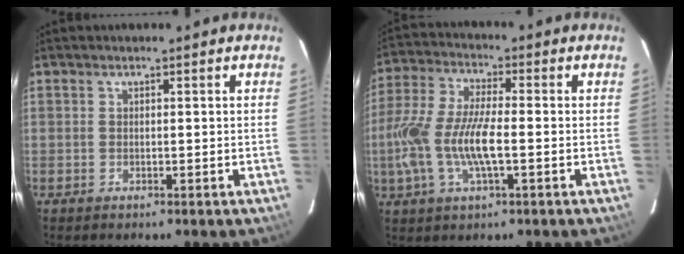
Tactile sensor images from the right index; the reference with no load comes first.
{"total": 13.6, "force": [-2.6, 4.4, 12.6], "torque": [-0.270, -0.003, -0.053]}